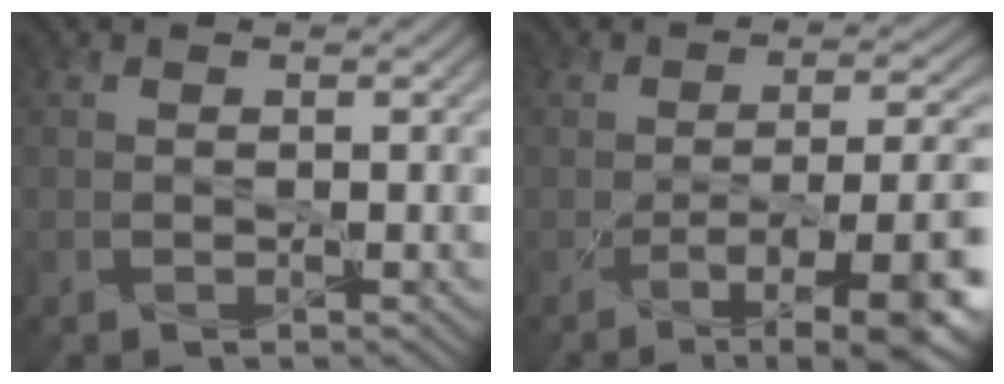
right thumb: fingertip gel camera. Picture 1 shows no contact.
{"total": 9.9, "force": [-4.1, 2.7, 8.6], "torque": [-0.128, -0.015, -0.053]}